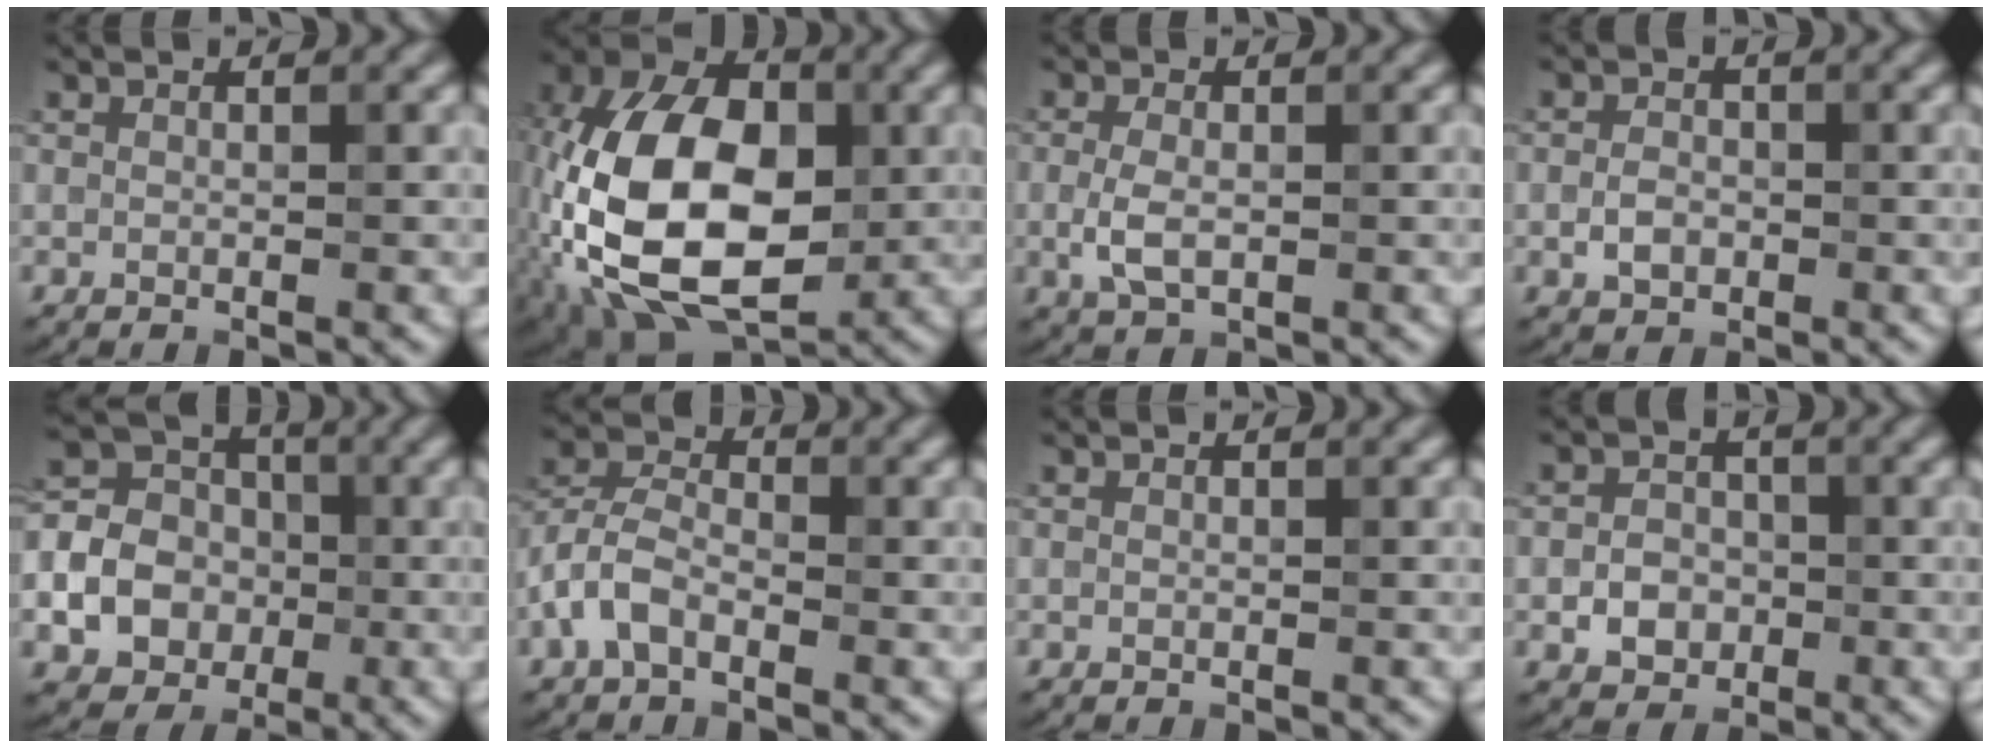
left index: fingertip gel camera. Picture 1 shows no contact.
{"total": 15.5, "force": [-2.3, 9.5, 12.0], "torque": [-0.247, 0.015, -0.060]}
{"total": 2.8, "force": [-0.4, 1.4, 2.4], "torque": [-0.060, 0.001, -0.007]}
{"total": 1.8, "force": [-0.6, 1.2, 1.2], "torque": [-0.024, 0.003, -0.014]}
{"total": 13.3, "force": [-2.9, 11.6, 5.8], "torque": [-0.150, -0.005, -0.071]}
{"total": 4.0, "force": [-2.0, 2.1, 2.7], "torque": [-0.066, 0.015, -0.049]}
{"total": 0.0}
{"total": 2.9, "force": [-1.0, 2.3, 1.6], "torque": [-0.015, 0.002, -0.022]}